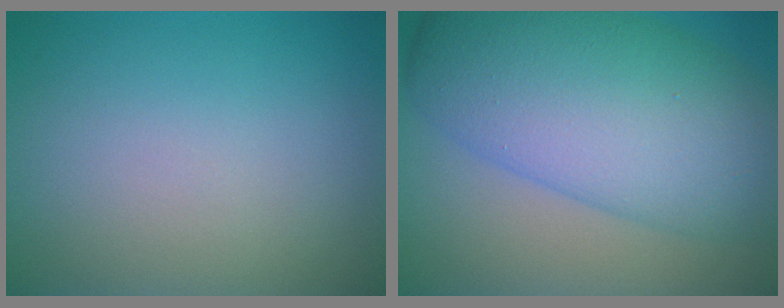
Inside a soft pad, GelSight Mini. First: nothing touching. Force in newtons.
{"total": 12.1, "press": 12.1, "slide": 0.2}